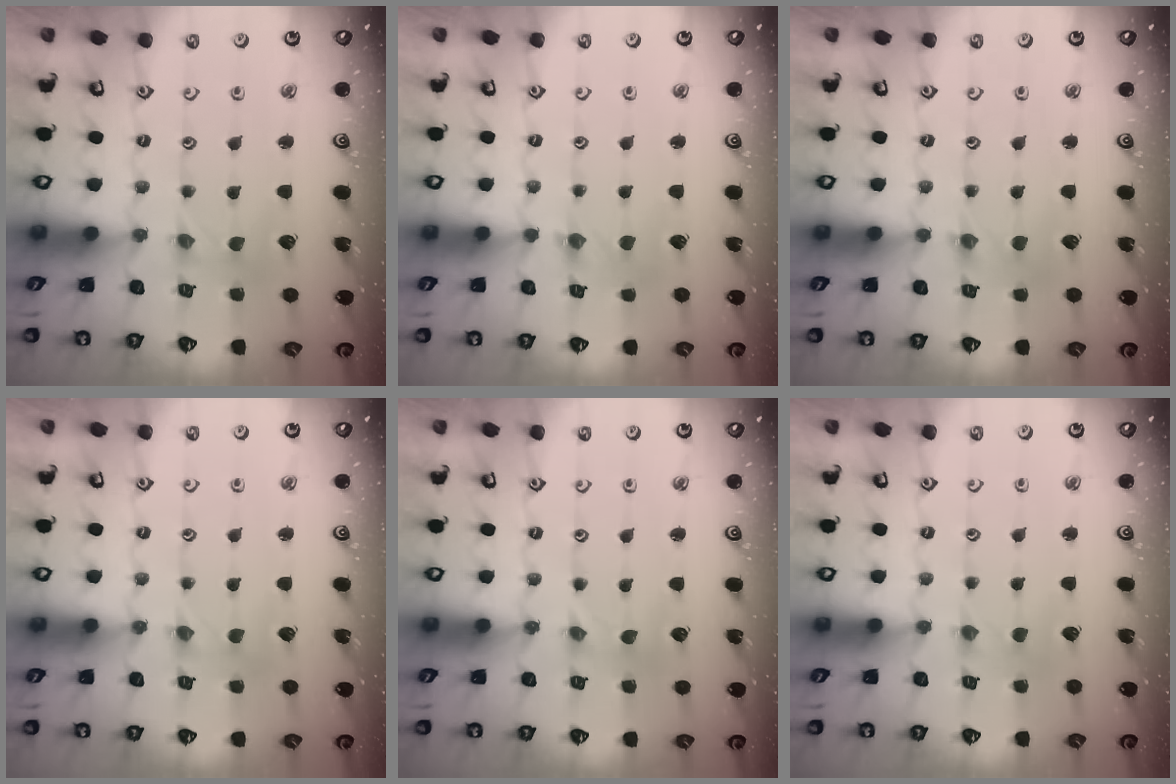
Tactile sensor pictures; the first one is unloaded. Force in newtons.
{"total": 1.0, "press": 1.0, "slide": 0.2}
{"total": 1.1, "press": 1.1, "slide": 0.2}
{"total": 0.0}
{"total": 0.0}
{"total": 0.0}